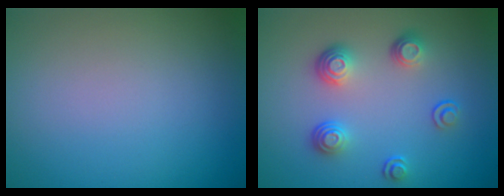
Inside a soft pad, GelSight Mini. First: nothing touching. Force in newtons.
{"total": 3.4, "press": 2.5, "slide": 2.3}